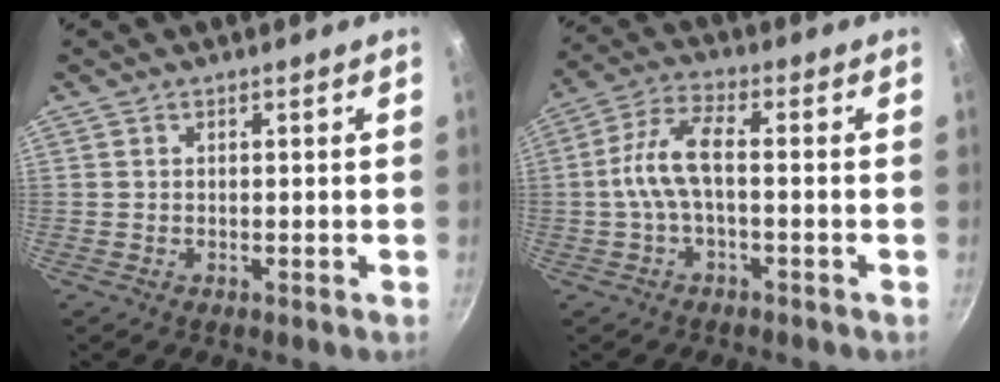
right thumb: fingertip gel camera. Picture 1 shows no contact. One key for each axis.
{"total": 7.7, "fx": -1.4, "fy": 2.9, "fz": 7.0, "tx": -0.158, "ty": 0.028, "tz": -0.036}